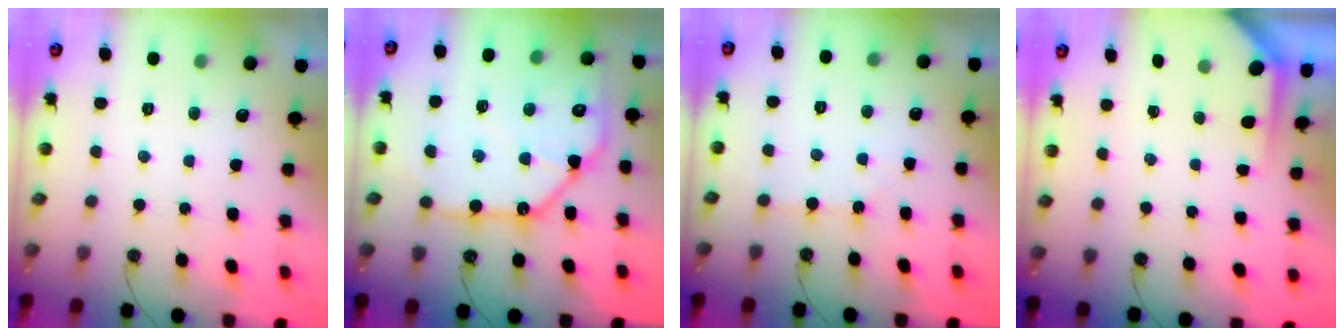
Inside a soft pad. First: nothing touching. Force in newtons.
{"total": 19.1, "press": 19.1, "slide": 1.0}
{"total": 1.9, "press": 1.8, "slide": 0.4}
{"total": 3.3, "press": 3.3, "slide": 0.3}